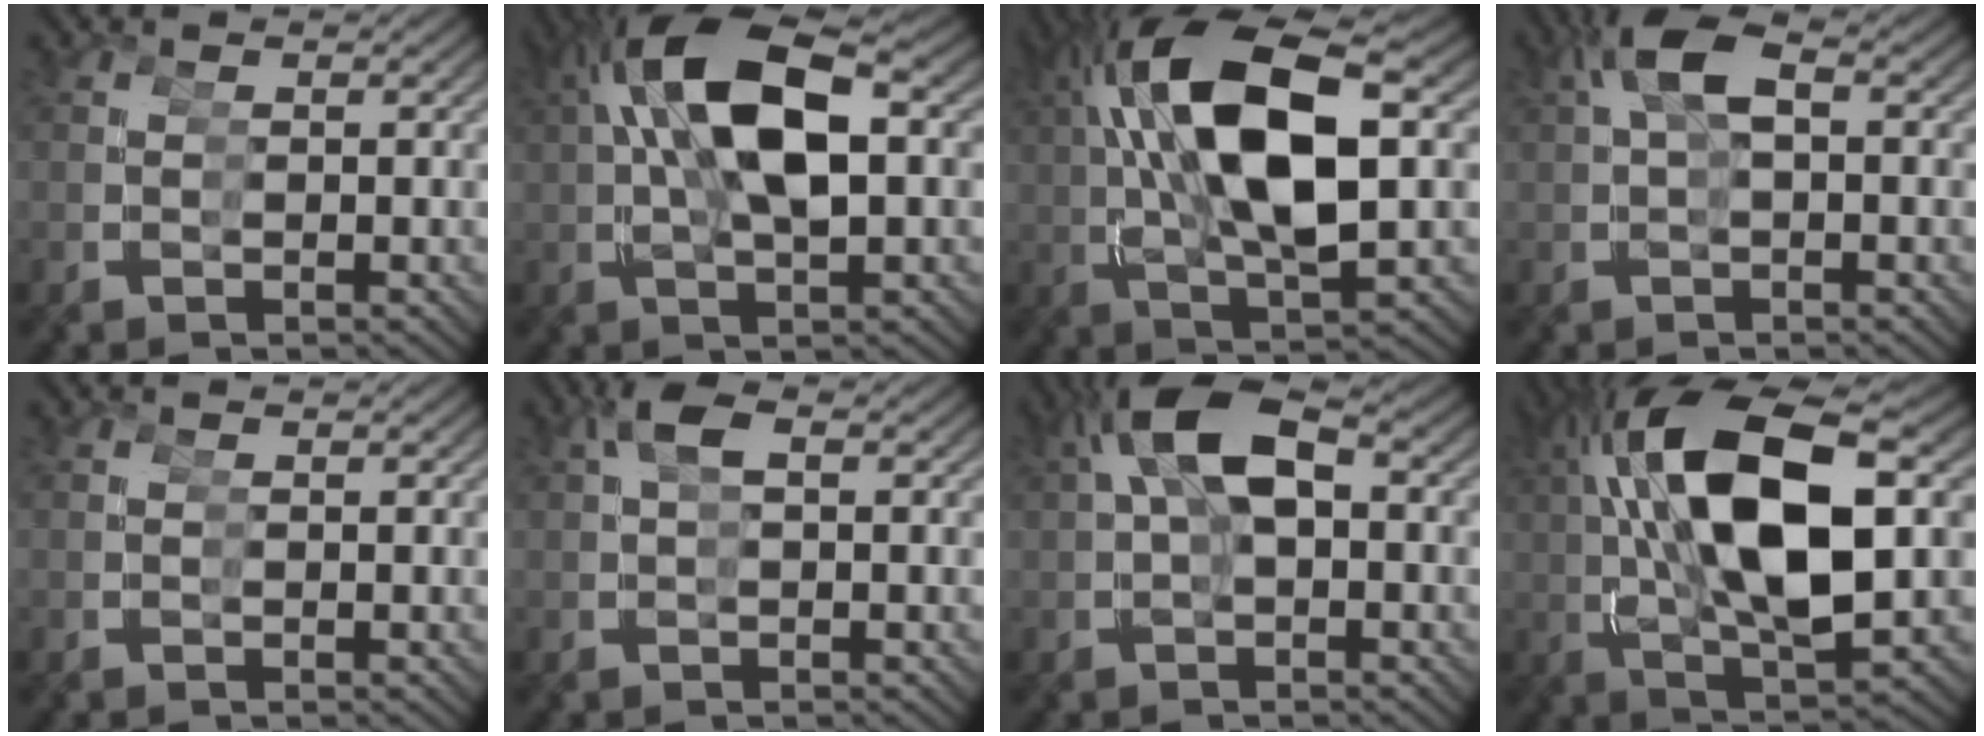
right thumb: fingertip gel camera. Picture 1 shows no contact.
{"total": 9.7, "force": [1.8, 4.2, 8.6], "torque": [-0.170, 0.018, 0.031]}
{"total": 12.2, "force": [2.4, 5.6, 10.6], "torque": [-0.206, 0.023, 0.039]}
{"total": 3.1, "force": [0.4, 2.0, 2.3], "torque": [-0.078, 0.000, 0.012]}
{"total": 0.0}
{"total": 0.9, "force": [0.2, 0.5, 0.8], "torque": [-0.038, 0.007, 0.006]}
{"total": 6.7, "force": [0.3, 4.7, 4.8], "torque": [-0.127, -0.004, 0.011]}
{"total": 13.4, "force": [2.5, 6.2, 11.6], "torque": [-0.229, 0.018, 0.044]}